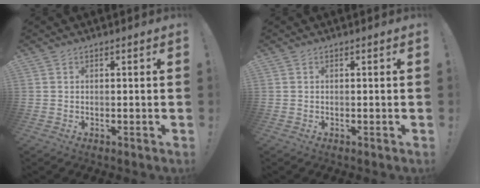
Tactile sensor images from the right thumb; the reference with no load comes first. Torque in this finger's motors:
{"motor_torque": [-0.18, -0.01, -0.03, -0.21, 0.05]}